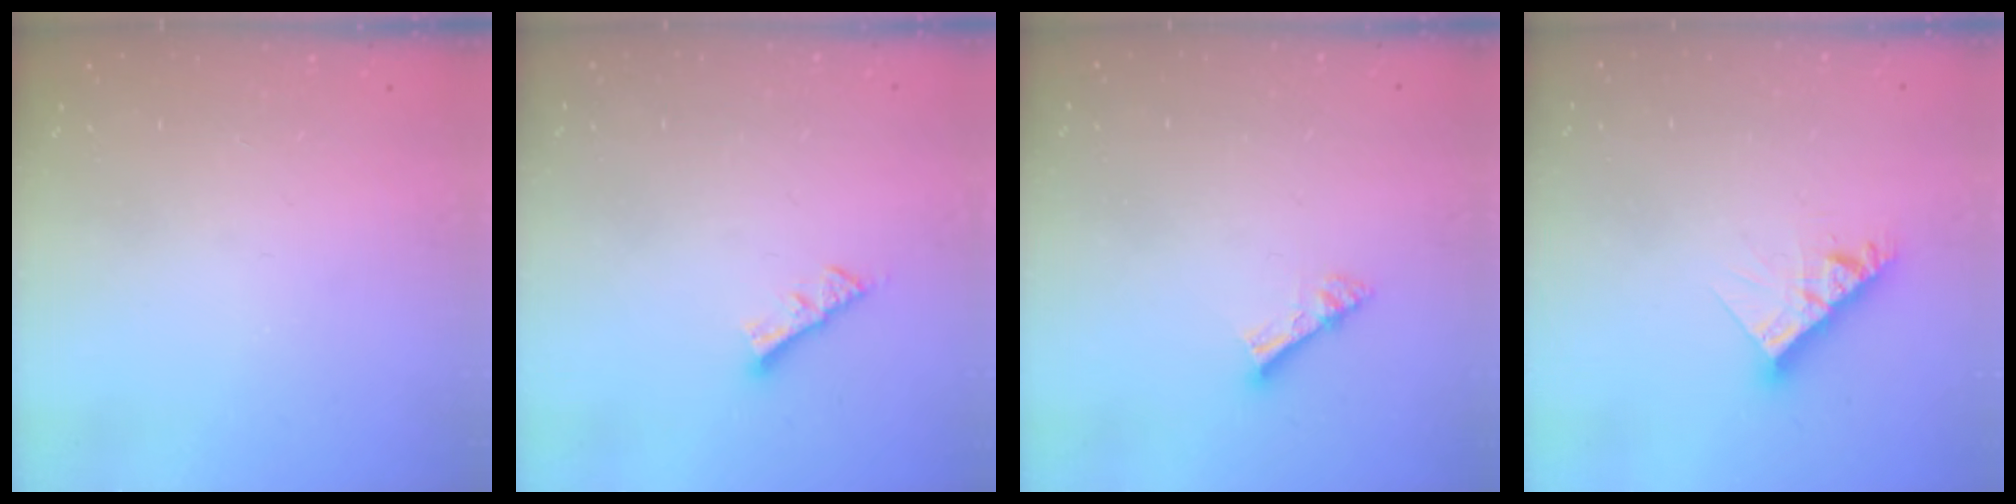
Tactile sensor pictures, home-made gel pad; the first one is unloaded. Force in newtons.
{"total": 5.5, "press": 5.4, "slide": 0.4}
{"total": 5.0, "press": 5.0, "slide": 0.3}
{"total": 8.7, "press": 8.7, "slide": 0.8}